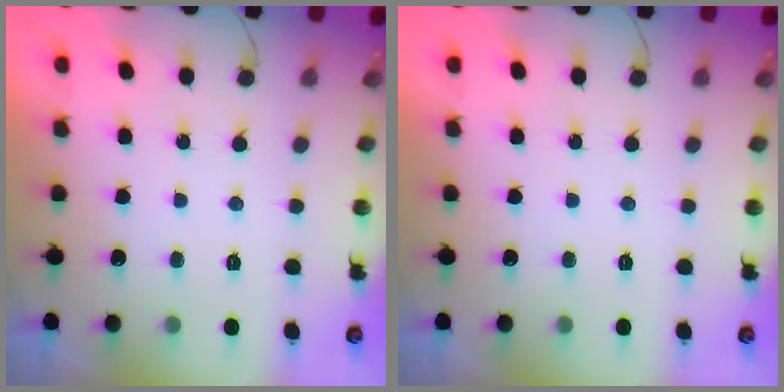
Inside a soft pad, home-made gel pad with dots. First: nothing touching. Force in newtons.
{"total": 0.0}